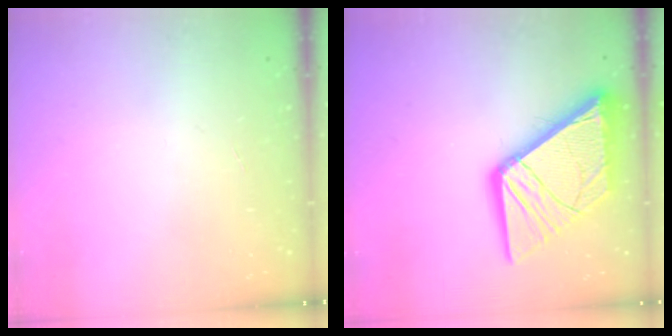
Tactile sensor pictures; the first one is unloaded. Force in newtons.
{"total": 20.3, "press": 20.2, "slide": 2.4}